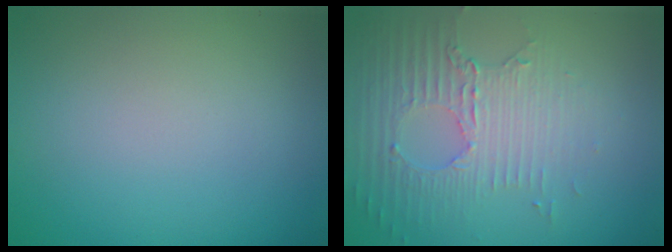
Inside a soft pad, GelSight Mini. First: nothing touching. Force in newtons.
{"total": 3.6, "press": 3.1, "slide": 1.8}